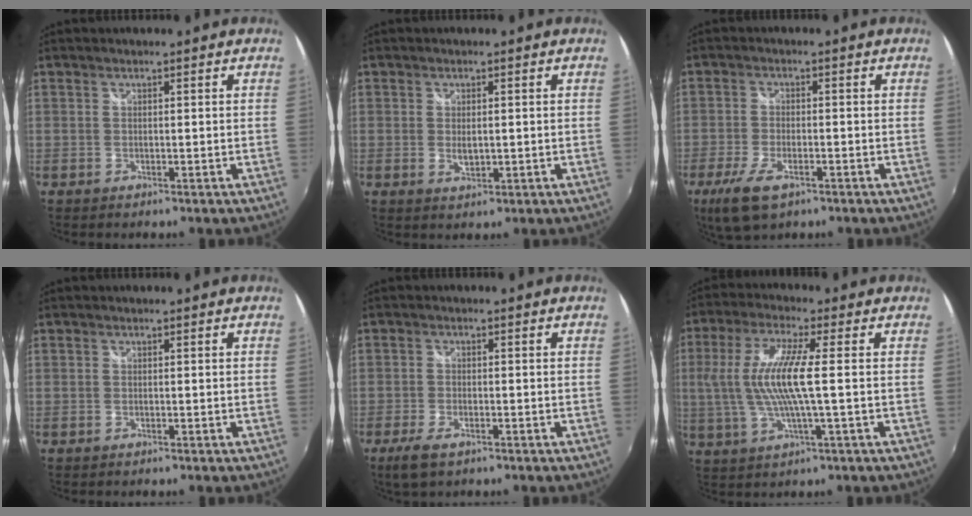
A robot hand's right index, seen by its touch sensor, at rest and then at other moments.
{"total": 2.6, "force": [-0.1, 1.5, 2.1], "torque": [-0.036, -0.004, 0.003]}
{"total": 8.5, "force": [-4.9, 3.6, 6.0], "torque": [-0.147, -0.025, -0.091]}
{"total": 0.0}
{"total": 5.0, "force": [-3.2, 2.0, 3.2], "torque": [-0.082, -0.013, -0.060]}
{"total": 11.7, "force": [0.1, 1.1, 11.7], "torque": [-0.232, -0.002, 0.006]}